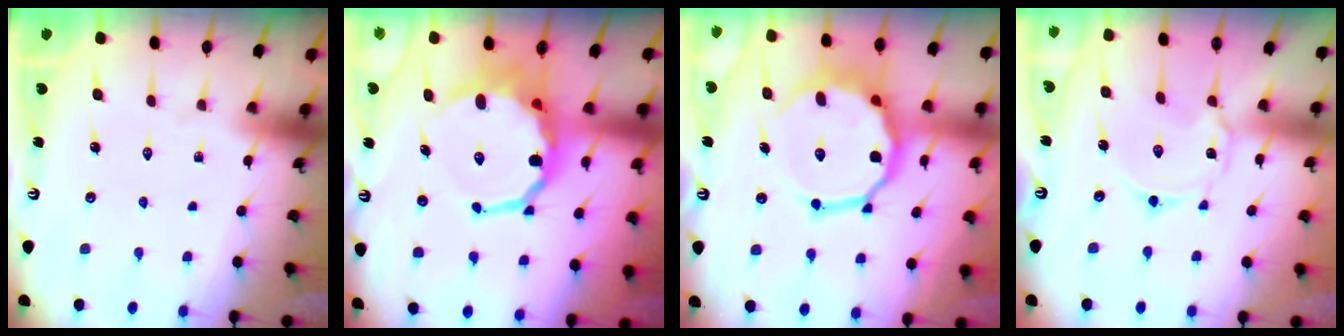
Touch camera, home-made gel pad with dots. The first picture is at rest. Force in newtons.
{"total": 10.3, "press": 10.0, "slide": 2.2}
{"total": 13.1, "press": 12.7, "slide": 3.2}
{"total": 2.3, "press": 2.3, "slide": 0.2}